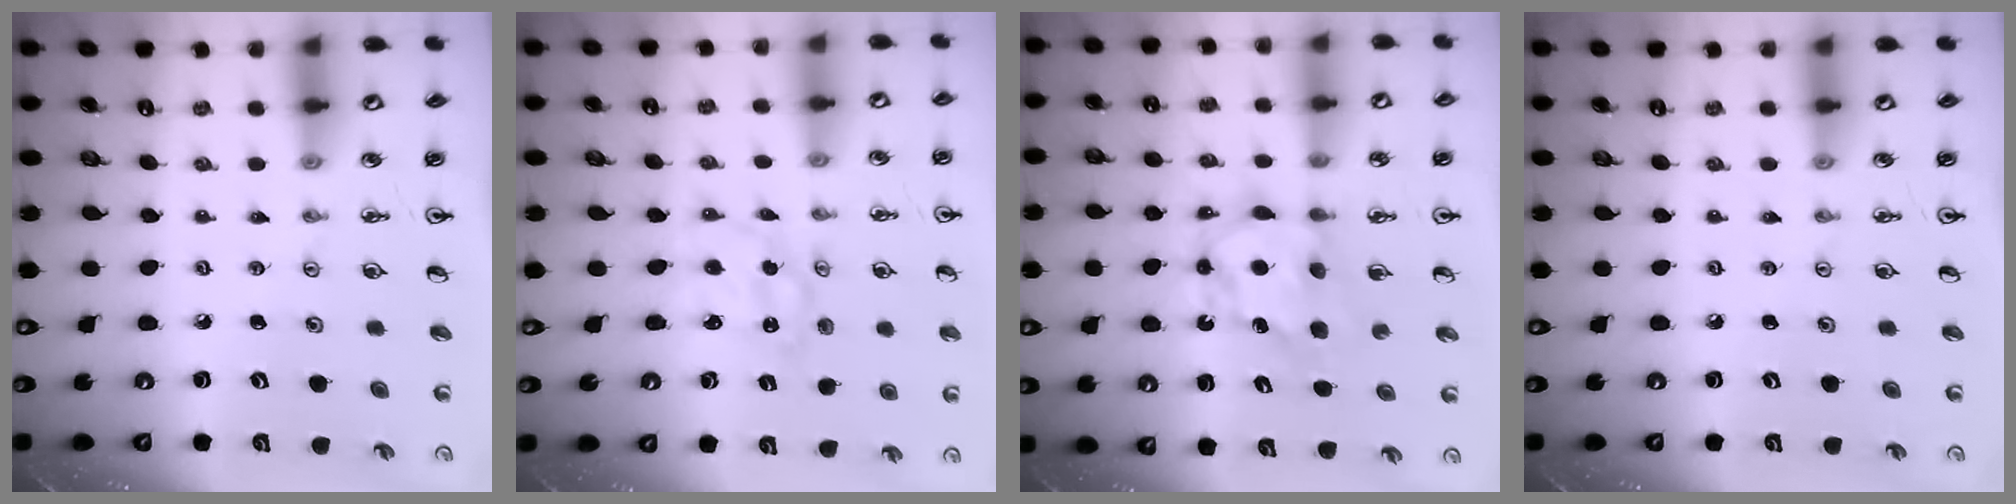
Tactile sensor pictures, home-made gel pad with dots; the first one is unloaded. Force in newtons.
{"total": 1.4, "press": 1.4, "slide": 0.0}
{"total": 6.4, "press": 6.4, "slide": 0.3}
{"total": 0.0}